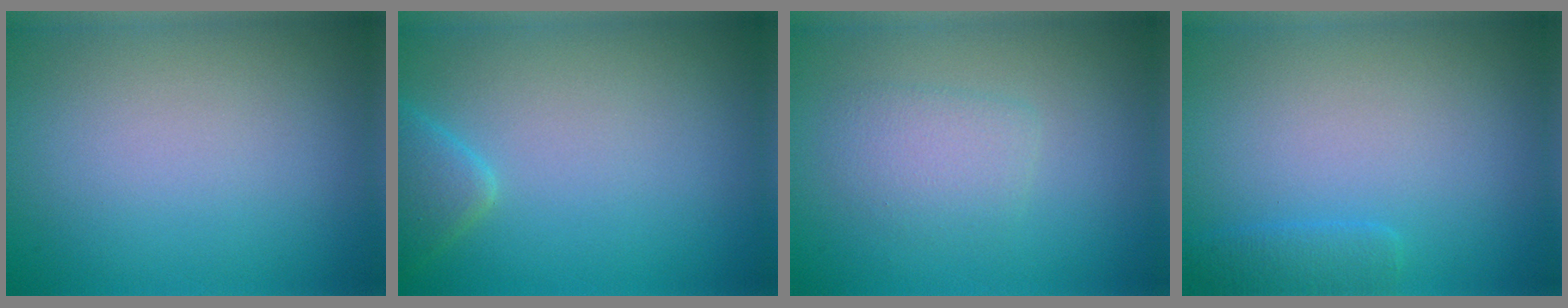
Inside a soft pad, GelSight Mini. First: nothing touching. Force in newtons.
{"total": 2.3, "press": 2.2, "slide": 0.2}
{"total": 2.1, "press": 2.1, "slide": 0.1}
{"total": 1.4, "press": 1.4, "slide": 0.2}